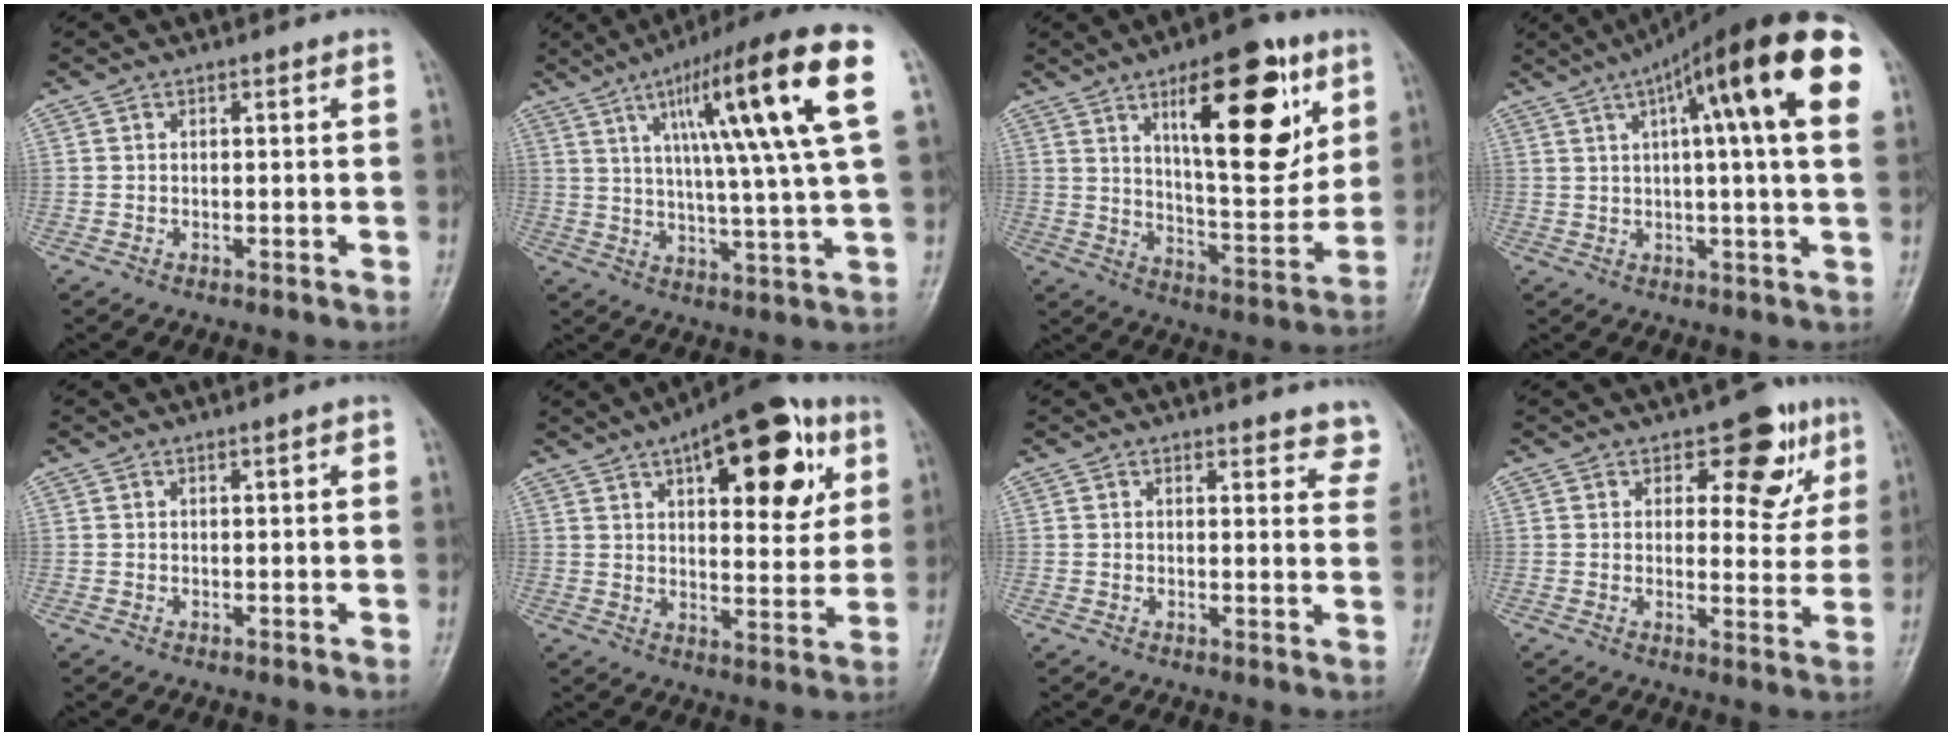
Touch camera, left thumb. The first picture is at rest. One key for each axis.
{"total": 21.7, "fx": 7.6, "fy": 2.4, "fz": 20.1, "tx": -0.309, "ty": -0.003, "tz": 0.109}
{"total": 21.8, "fx": 9.3, "fy": 8.4, "fz": 17.8, "tx": -0.213, "ty": -0.045, "tz": 0.148}
{"total": 22.5, "fx": 8.2, "fy": 4.4, "fz": 20.5, "tx": -0.304, "ty": 0.021, "tz": 0.111}
{"total": 1.2, "fx": 0.2, "fy": 0.5, "fz": 1.1, "tx": -0.015, "ty": 0.003, "tz": 0.002}
{"total": 20.2, "fx": 8.3, "fy": 8.7, "fz": 16.2, "tx": -0.178, "ty": -0.012, "tz": 0.113}
{"total": 5.7, "fx": 5.2, "fy": 2.2, "fz": 1.0, "tx": 0.031, "ty": -0.026, "tz": 0.038}
{"total": 9.6, "fx": 4.8, "fy": 5.5, "fz": 6.2, "tx": -0.031, "ty": -0.018, "tz": 0.058}